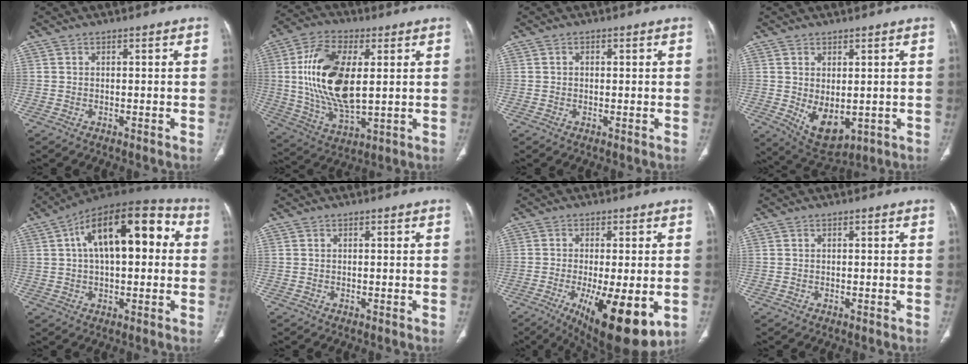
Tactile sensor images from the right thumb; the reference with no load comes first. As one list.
[{"total": 18.4, "force": [2.6, 9.2, 15.7], "torque": [-0.301, -0.010, 0.053]}, {"total": 0.7, "force": [0.2, 0.5, 0.4], "torque": [-0.004, 0.000, 0.002]}, {"total": 7.9, "force": [-0.8, 4.6, 6.4], "torque": [-0.091, -0.012, 0.013]}, {"total": 19.6, "force": [4.3, 9.5, 16.6], "torque": [-0.234, 0.037, 0.056]}, {"total": 0.0}, {"total": 16.2, "force": [-5.3, 5.2, 14.4], "torque": [-0.195, -0.022, -0.064]}, {"total": 0.0}]